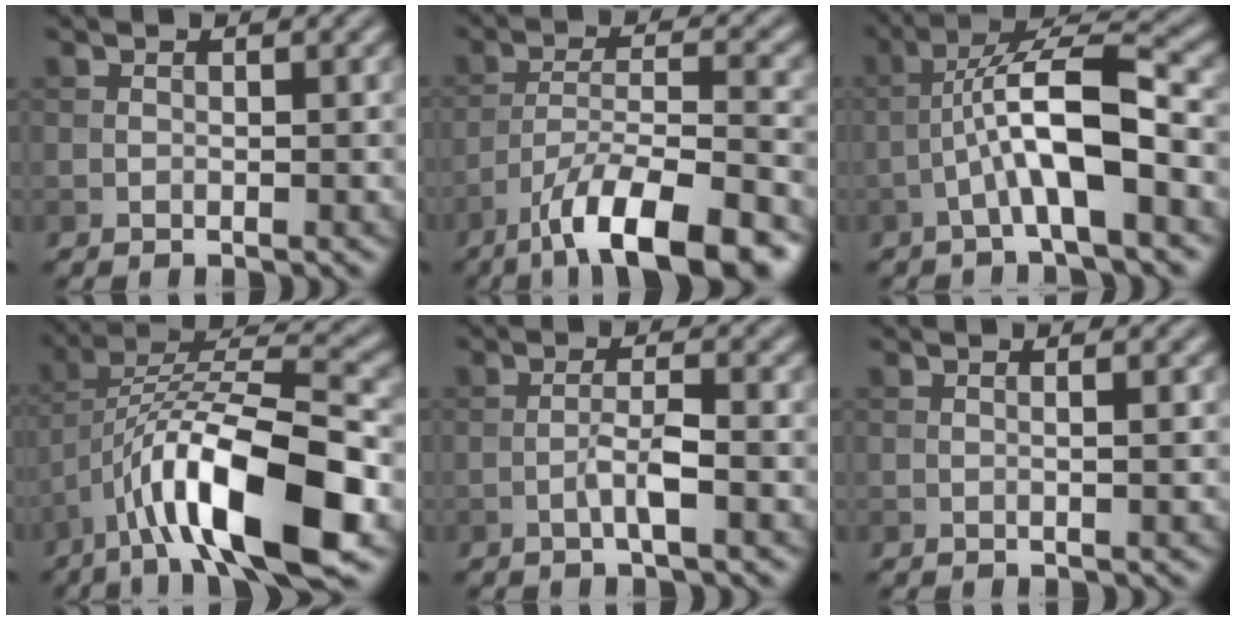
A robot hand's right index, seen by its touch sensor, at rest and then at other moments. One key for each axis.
{"total": 11.2, "fx": -7.8, "fy": 2.9, "fz": 7.5, "tx": -0.122, "ty": 0.006, "tz": -0.134}
{"total": 7.0, "fx": -2.1, "fy": 1.3, "fz": 6.6, "tx": -0.118, "ty": 0.024, "tz": -0.040}
{"total": 13.2, "fx": -6.1, "fy": 4.0, "fz": 11.0, "tx": -0.192, "ty": 0.009, "tz": -0.104}
{"total": 2.3, "fx": -1.0, "fy": 0.3, "fz": 2.0, "tx": -0.039, "ty": 0.009, "tz": -0.021}
{"total": 1.2, "fx": 0.1, "fy": 0.3, "fz": 1.1, "tx": -0.012, "ty": 0.005, "tz": -0.003}